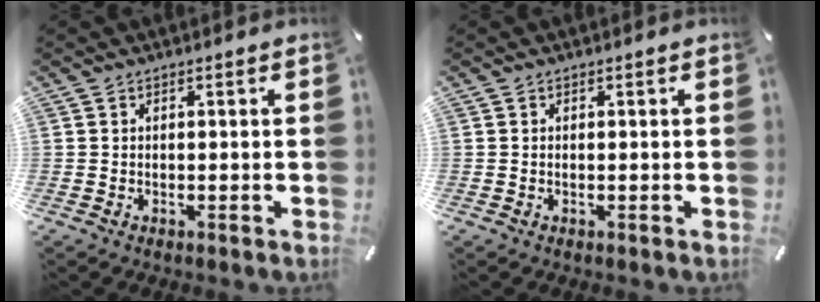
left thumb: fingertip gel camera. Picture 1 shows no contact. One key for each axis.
{"total": 0.5, "fx": -0.1, "fy": 0.0, "fz": 0.5, "tx": -0.009, "ty": -0.001, "tz": -0.001}